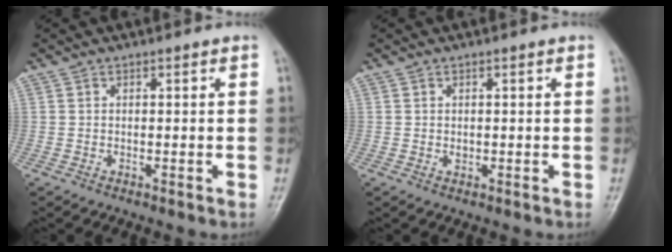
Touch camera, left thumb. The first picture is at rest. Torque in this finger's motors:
{"motor_torque": [-0.05, 0.01, -0.08, -0.06, 0.01]}